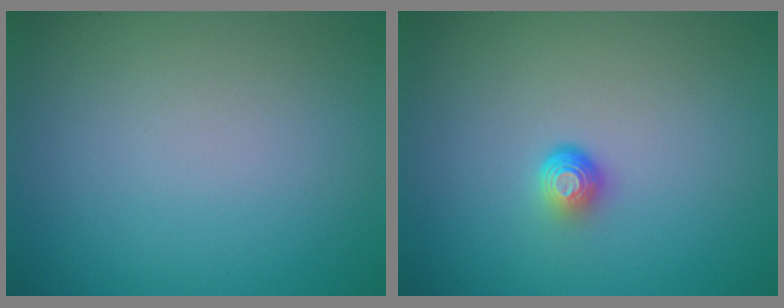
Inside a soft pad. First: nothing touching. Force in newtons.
{"total": 1.7, "press": 1.1, "slide": 1.3}